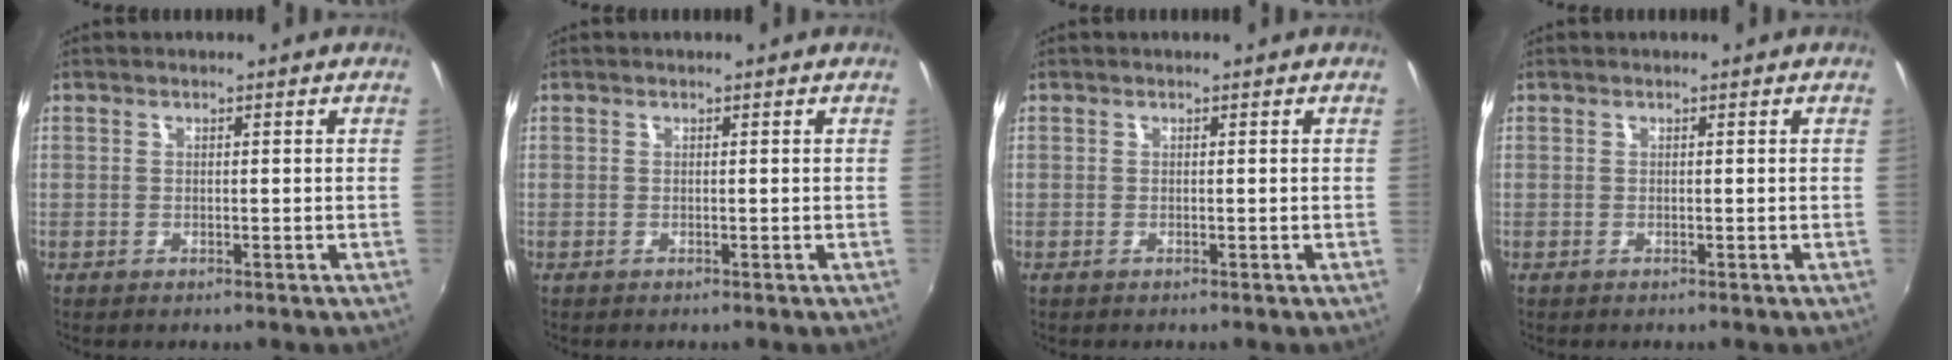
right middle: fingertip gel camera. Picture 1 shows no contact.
{"total": 0.0}
{"total": 0.0}
{"total": 0.0}